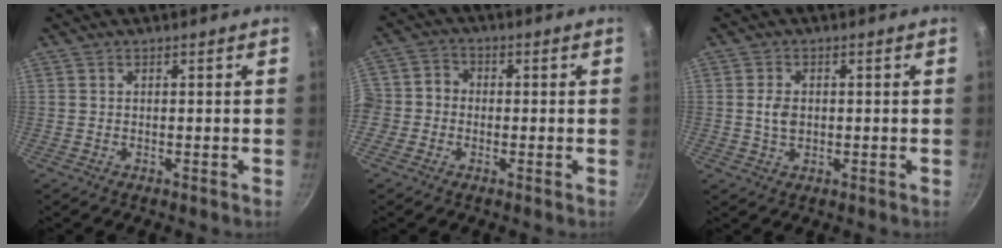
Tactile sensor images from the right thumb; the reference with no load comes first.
{"total": 5.0, "force": [-1.2, 4.6, 1.6], "torque": [-0.002, 0.014, -0.038]}
{"total": 3.5, "force": [0.1, 2.5, 2.4], "torque": [-0.036, 0.001, 0.002]}